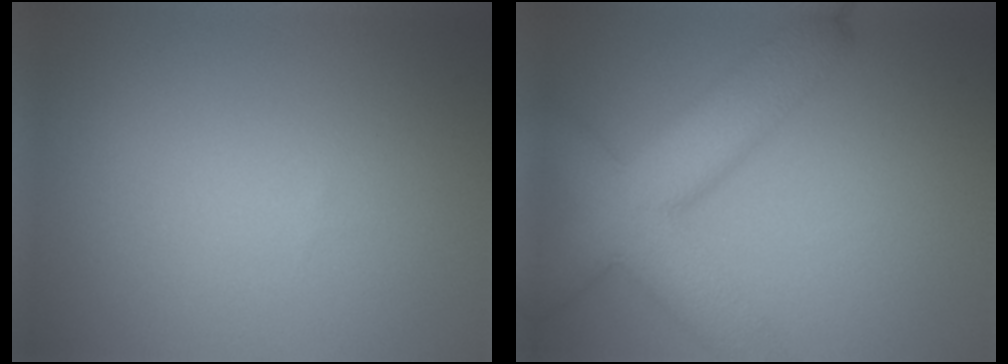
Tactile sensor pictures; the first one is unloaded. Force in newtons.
{"total": 9.2, "press": 9.2, "slide": 0.5}